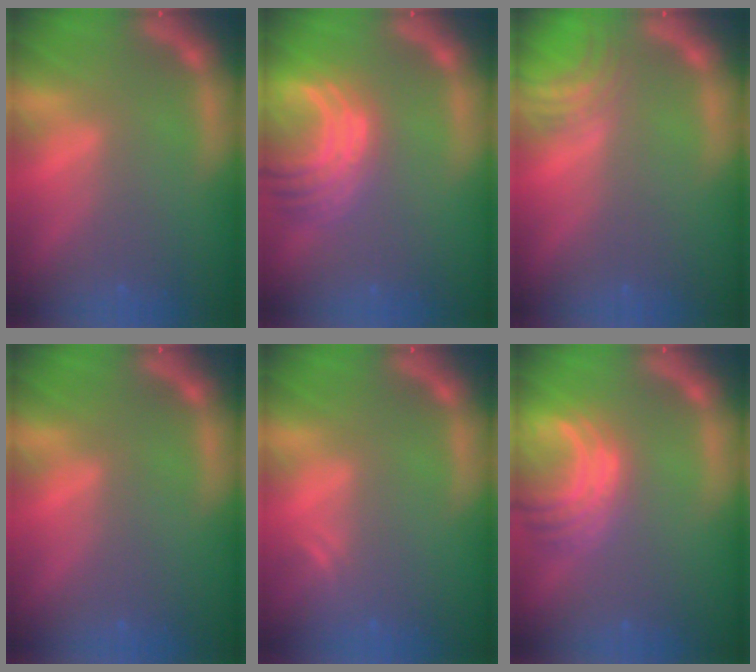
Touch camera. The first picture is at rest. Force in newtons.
{"total": 8.1}
{"total": 3.4}
{"total": 0.0}
{"total": 1.5}
{"total": 6.5}